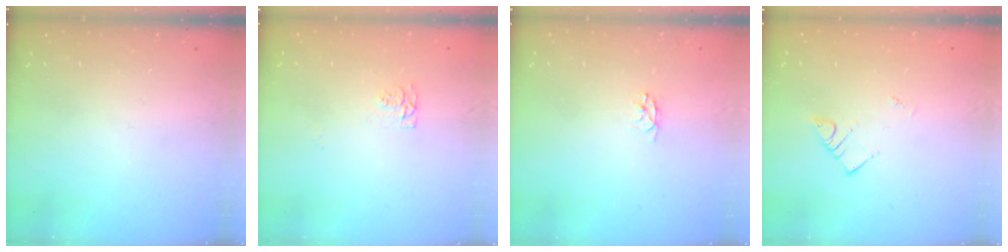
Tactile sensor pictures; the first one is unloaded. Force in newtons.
{"total": 4.3, "press": 4.3, "slide": 0.8}
{"total": 2.9, "press": 2.9, "slide": 0.3}
{"total": 3.6, "press": 3.6, "slide": 0.6}